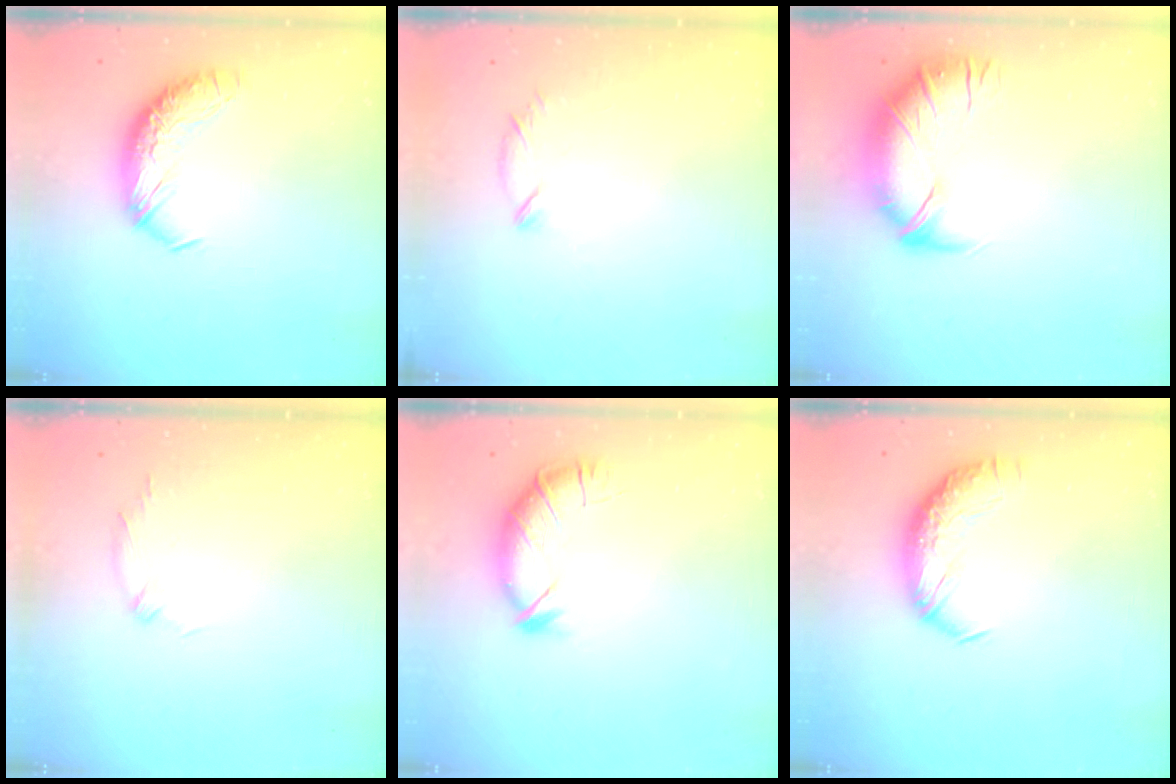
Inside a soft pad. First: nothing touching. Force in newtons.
{"total": 6.4, "press": 6.4, "slide": 0.7}
{"total": 3.1, "press": 2.1, "slide": 2.3}
{"total": 5.8, "press": 5.7, "slide": 1.2}
{"total": 3.6, "press": 3.5, "slide": 0.8}
{"total": 1.7, "press": 0.6, "slide": 1.6}